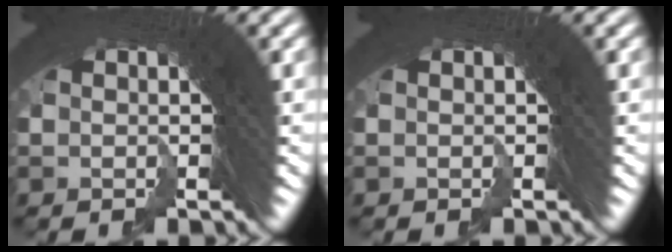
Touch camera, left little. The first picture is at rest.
{"total": 0.0}